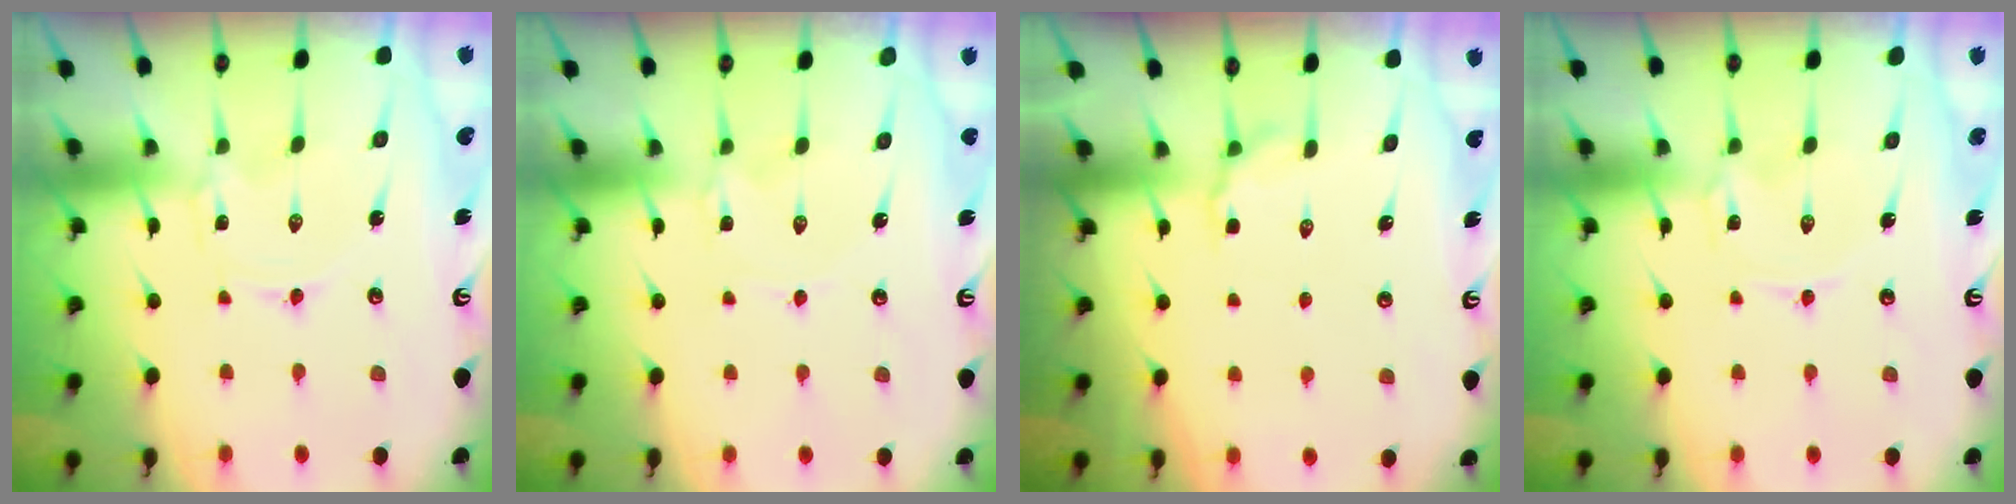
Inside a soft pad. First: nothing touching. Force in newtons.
{"total": 1.3, "press": 1.3, "slide": 0.3}
{"total": 4.0, "press": 3.6, "slide": 1.6}
{"total": 0.7, "press": 0.6, "slide": 0.3}